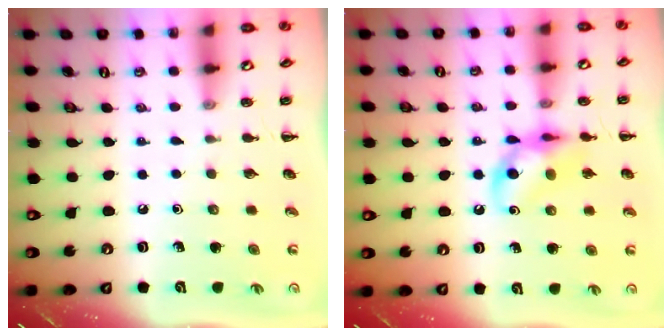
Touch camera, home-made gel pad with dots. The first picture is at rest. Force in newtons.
{"total": 12.9, "press": 12.7, "slide": 1.9}